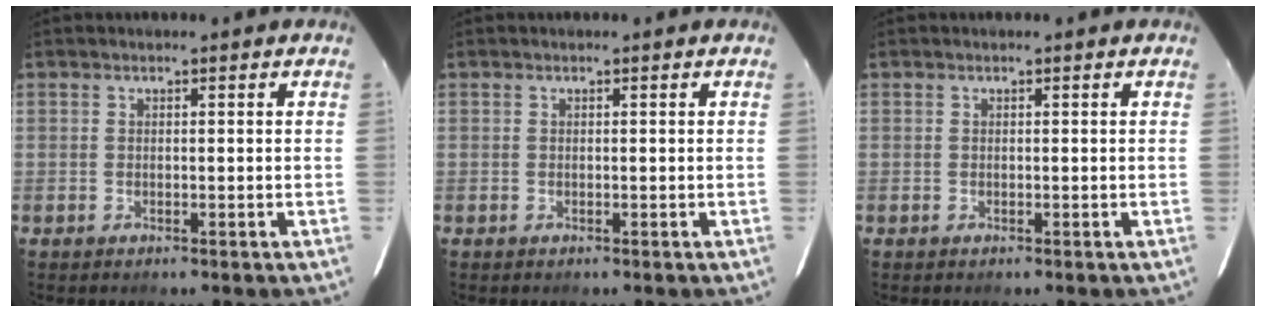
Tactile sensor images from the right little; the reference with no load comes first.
{"total": 0.0}
{"total": 0.0}